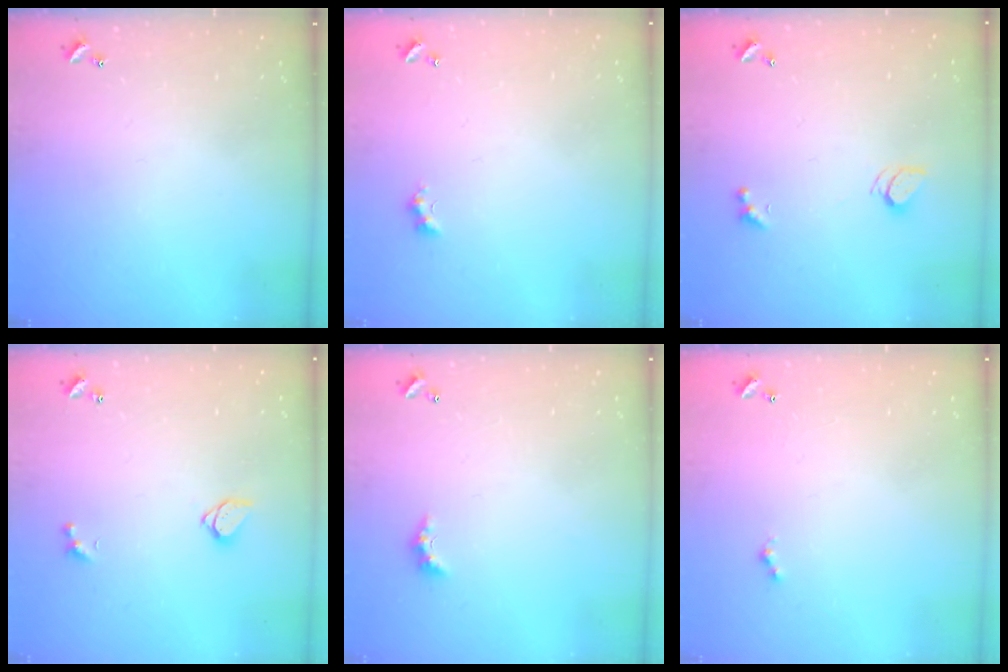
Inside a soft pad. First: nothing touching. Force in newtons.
{"total": 2.7, "press": 2.6, "slide": 0.6}
{"total": 2.5, "press": 2.4, "slide": 0.6}
{"total": 1.6, "press": 1.5, "slide": 0.3}
{"total": 2.3, "press": 2.2, "slide": 0.7}
{"total": 0.8, "press": 0.5, "slide": 0.5}